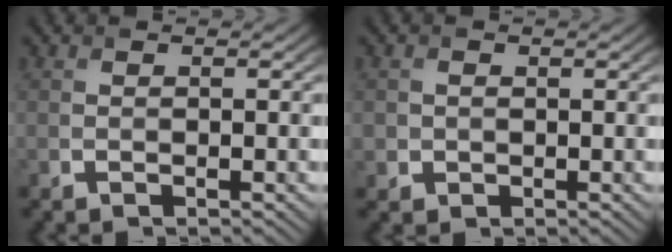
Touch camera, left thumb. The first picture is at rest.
{"total": 1.5, "force": [-0.1, 1.5, 0.1], "torque": [-0.013, -0.006, -0.007]}